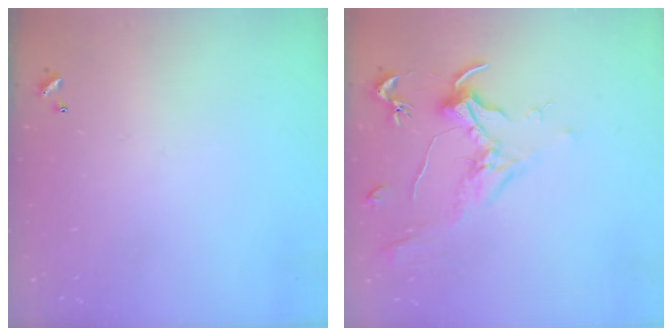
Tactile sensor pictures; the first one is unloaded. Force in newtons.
{"total": 2.0, "press": 1.8, "slide": 0.8}